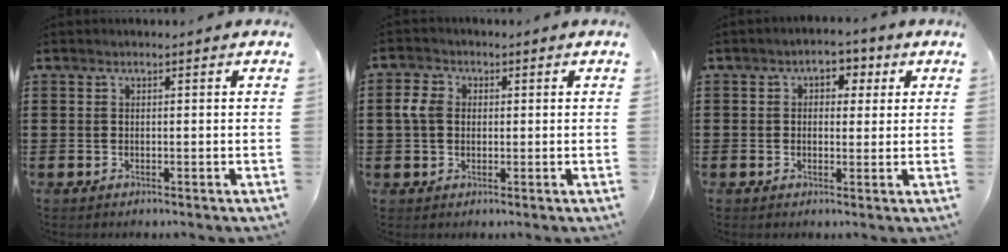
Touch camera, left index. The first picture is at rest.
{"total": 3.7, "force": [0.5, 2.9, 2.3], "torque": [-0.060, 0.008, 0.004]}
{"total": 3.2, "force": [1.0, 2.7, 1.3], "torque": [-0.023, 0.008, 0.009]}